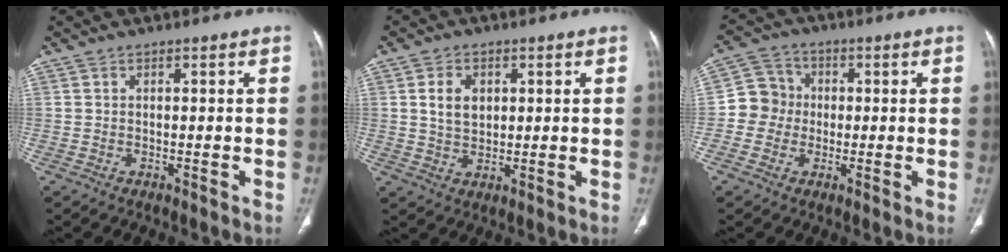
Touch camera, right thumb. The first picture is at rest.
{"total": 5.5, "force": [1.6, 3.8, 3.6], "torque": [-0.046, -0.009, 0.033]}
{"total": 7.0, "force": [-0.5, 6.8, 1.9], "torque": [-0.002, 0.019, -0.020]}